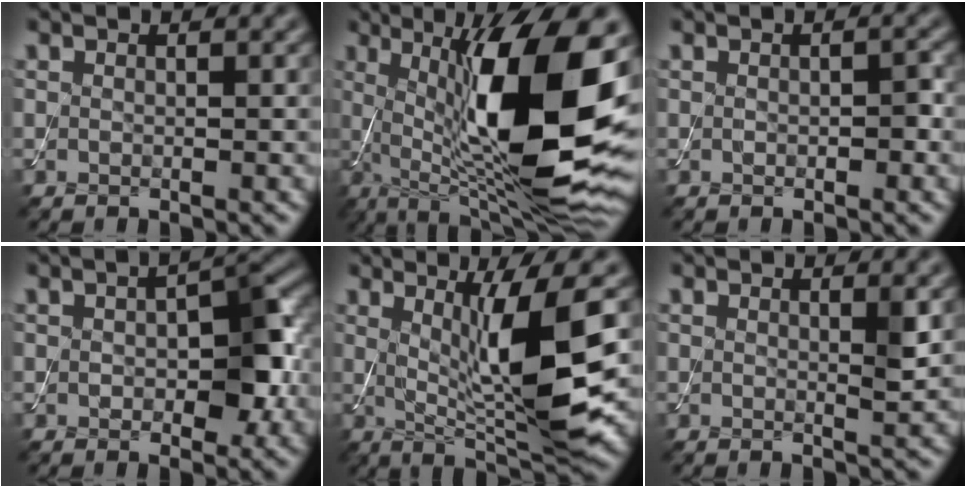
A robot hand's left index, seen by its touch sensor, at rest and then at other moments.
{"total": 16.3, "force": [1.6, 4.7, 15.6], "torque": [-0.236, 0.000, 0.022]}
{"total": 1.4, "force": [-0.2, 0.8, 1.2], "torque": [-0.017, 0.001, -0.003]}
{"total": 5.2, "force": [-0.3, 2.8, 4.3], "torque": [-0.057, 0.003, -0.005]}
{"total": 8.6, "force": [1.0, 1.4, 8.4], "torque": [-0.132, -0.020, 0.026]}
{"total": 1.2, "force": [0.4, 0.0, 1.1], "torque": [-0.015, -0.004, 0.003]}